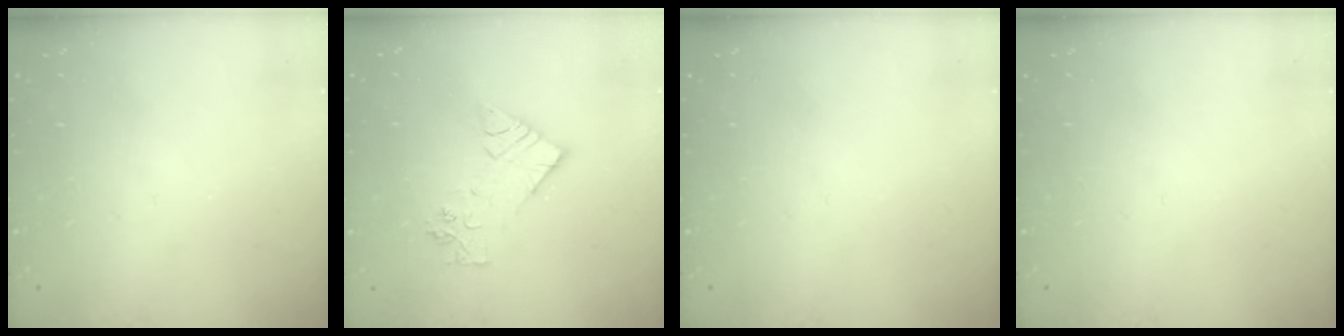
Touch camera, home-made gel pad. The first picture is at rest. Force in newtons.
{"total": 10.2, "press": 10.1, "slide": 0.9}
{"total": 0.0}
{"total": 0.0}